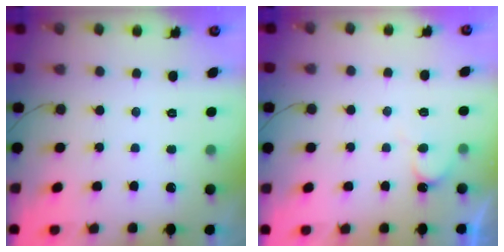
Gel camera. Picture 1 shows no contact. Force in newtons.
{"total": 5.4, "press": 5.4, "slide": 0.4}